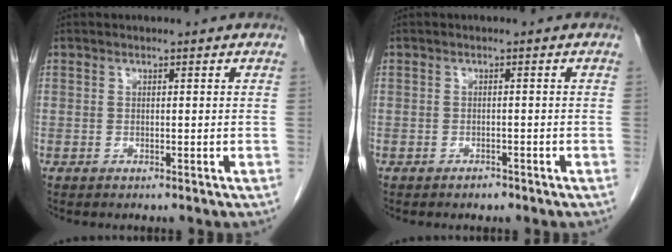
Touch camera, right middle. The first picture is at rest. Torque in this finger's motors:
{"motor_torque": [0.52, -0.27, 0.14, 0.00]}